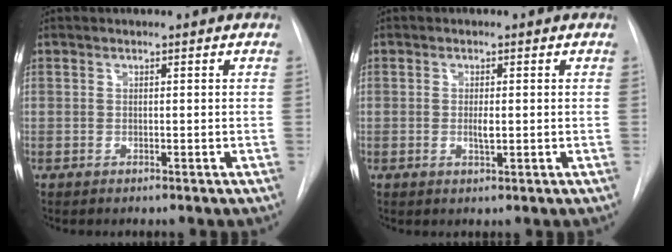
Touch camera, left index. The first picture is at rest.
{"total": 1.8, "force": [-0.1, 0.4, 1.7], "torque": [-0.035, -0.002, -0.001]}